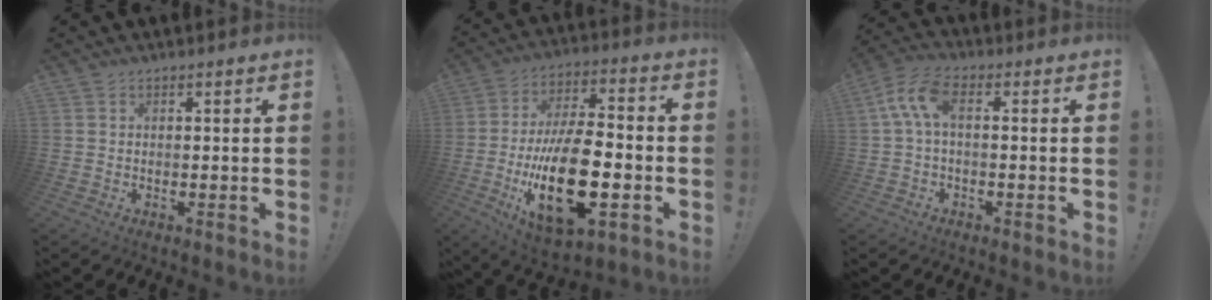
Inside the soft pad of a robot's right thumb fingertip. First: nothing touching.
{"total": 24.1, "force": [-6.5, 11.2, 20.3], "torque": [-0.376, 0.023, -0.102]}
{"total": 8.2, "force": [1.0, 3.6, 7.3], "torque": [-0.159, 0.005, 0.021]}